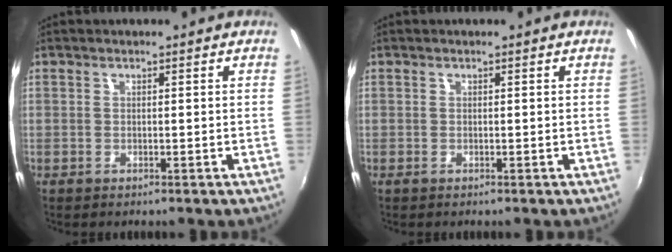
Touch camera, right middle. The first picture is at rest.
{"total": 0.0}